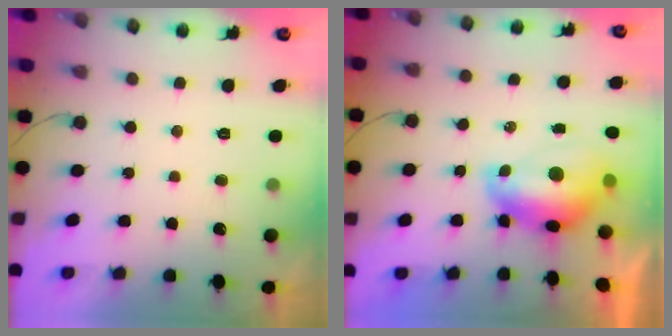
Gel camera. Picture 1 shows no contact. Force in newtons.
{"total": 10.9, "press": 10.9, "slide": 0.9}